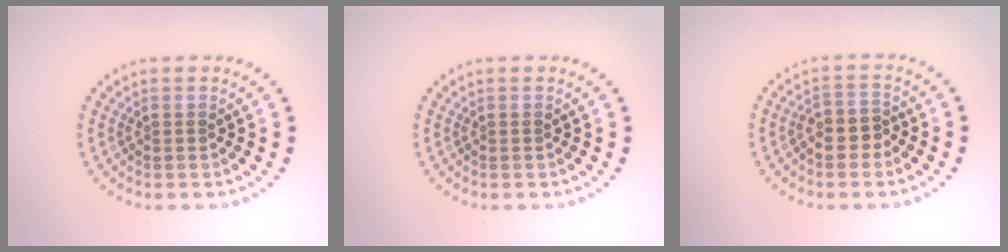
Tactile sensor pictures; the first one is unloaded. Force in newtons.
{"total": 0.0}
{"total": 2.3, "press": 2.1, "slide": 0.8}